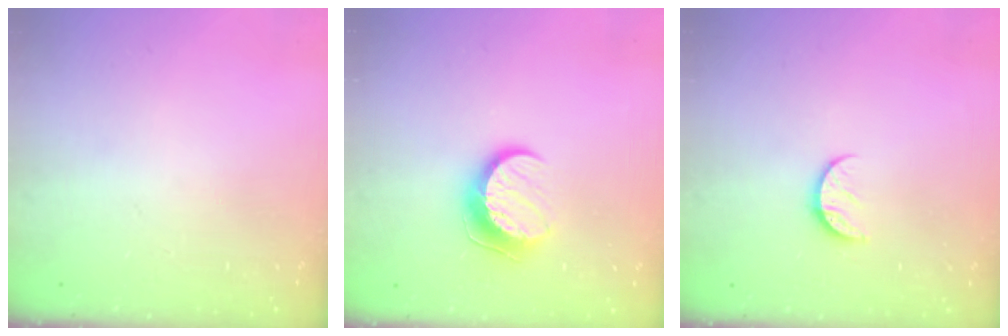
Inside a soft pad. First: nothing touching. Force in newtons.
{"total": 9.9, "press": 9.8, "slide": 0.5}
{"total": 6.4, "press": 6.3, "slide": 0.6}